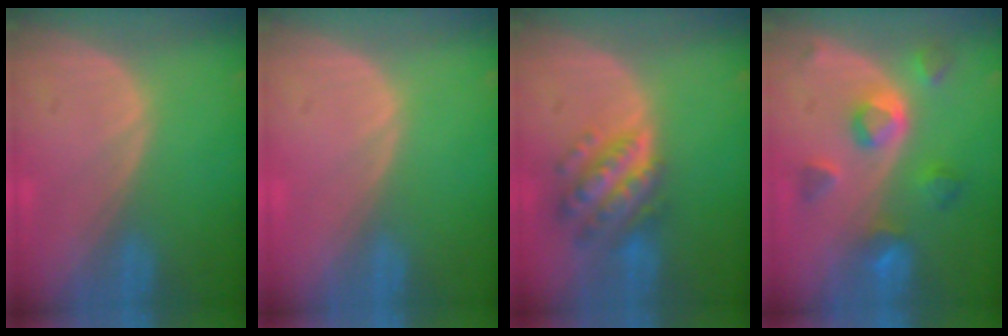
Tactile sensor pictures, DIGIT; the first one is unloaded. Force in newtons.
{"total": 0.0}
{"total": 7.6, "press": 7.6, "slide": 0.6}
{"total": 7.7, "press": 6.9, "slide": 3.4}